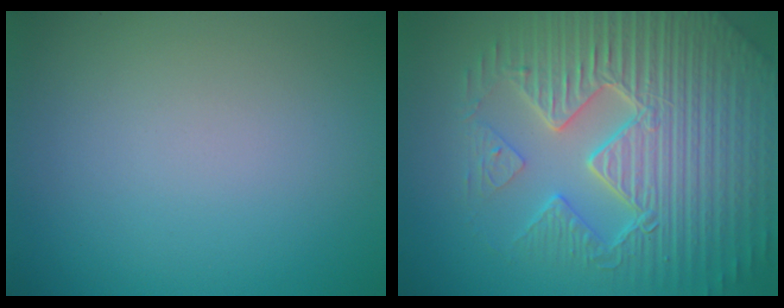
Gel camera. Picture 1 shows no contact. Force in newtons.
{"total": 9.5, "press": 6.7, "slide": 6.7}